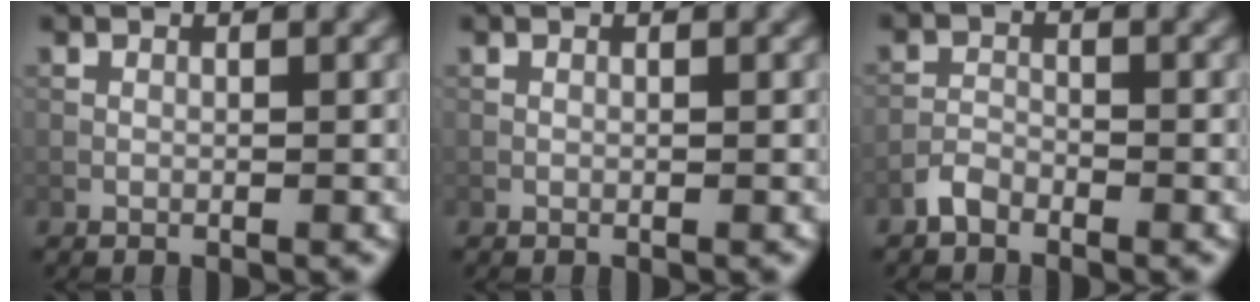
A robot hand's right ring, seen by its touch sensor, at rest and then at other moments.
{"total": 0.0}
{"total": 1.6, "force": [-1.4, 0.7, 0.5], "torque": [-0.007, 0.007, -0.032]}